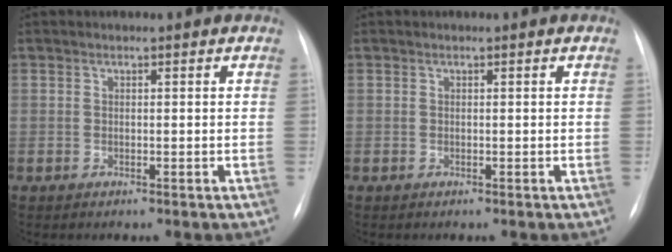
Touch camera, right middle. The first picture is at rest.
{"total": 0.0}